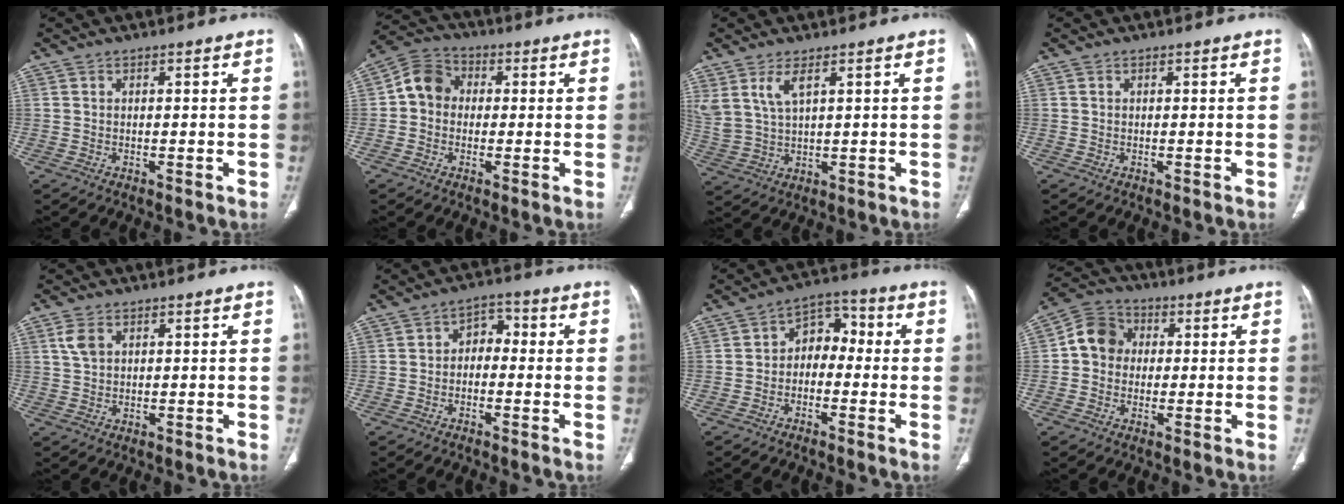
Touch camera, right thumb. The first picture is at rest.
{"total": 7.1, "force": [0.1, 6.1, 3.7], "torque": [-0.049, 0.023, -0.013]}
{"total": 6.2, "force": [3.2, 2.5, 4.6], "torque": [-0.105, -0.013, 0.078]}
{"total": 0.0}
{"total": 3.3, "force": [1.4, 2.1, 2.1], "torque": [-0.046, 0.003, 0.035]}
{"total": 4.5, "force": [-0.7, 3.3, 3.0], "torque": [-0.025, 0.027, -0.024]}
{"total": 7.1, "force": [-0.9, 5.2, 4.7], "torque": [-0.042, 0.039, -0.032]}
{"total": 7.9, "force": [0.5, 6.9, 3.7], "torque": [-0.049, 0.021, -0.006]}